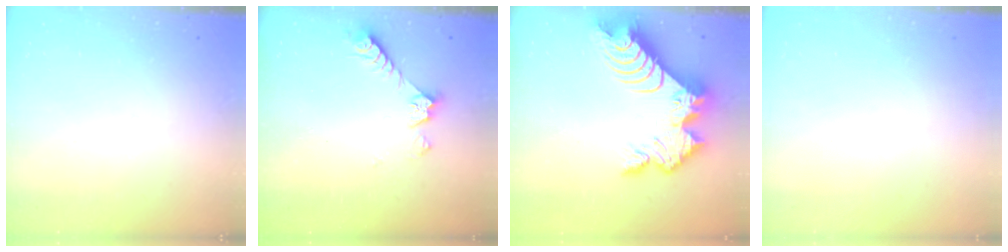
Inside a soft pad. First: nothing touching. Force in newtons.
{"total": 4.9, "press": 4.8, "slide": 0.6}
{"total": 17.2, "press": 17.2, "slide": 1.2}
{"total": 0.0}